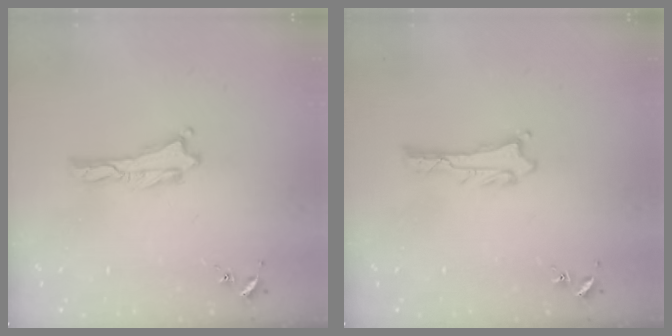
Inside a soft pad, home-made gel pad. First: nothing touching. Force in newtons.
{"total": 0.8, "press": 0.7, "slide": 0.1}